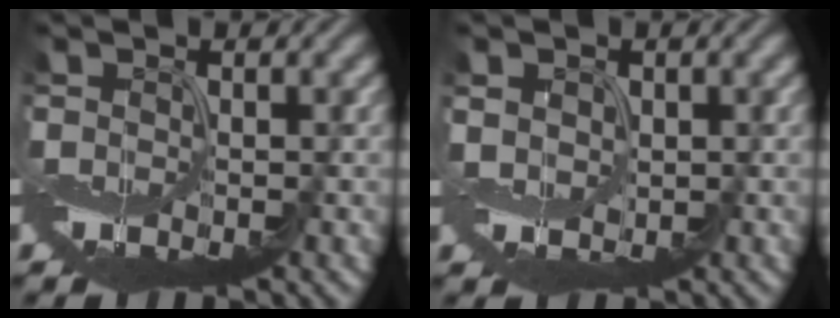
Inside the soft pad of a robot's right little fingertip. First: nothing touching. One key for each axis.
{"total": 1.5, "fx": 0.8, "fy": 1.3, "fz": 0.3, "tx": -0.015, "ty": 0.001, "tz": 0.018}